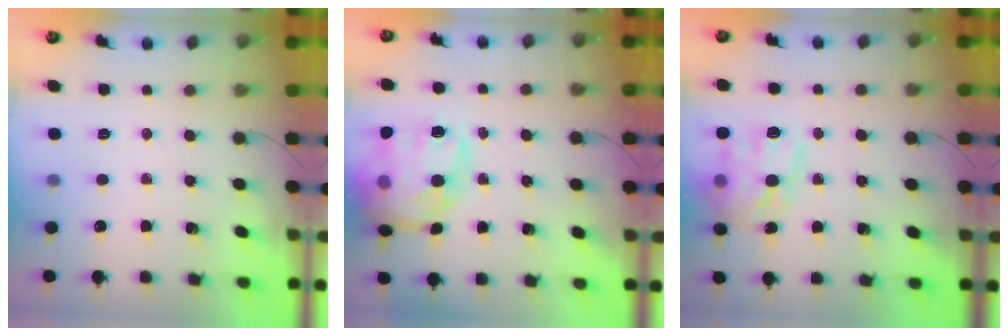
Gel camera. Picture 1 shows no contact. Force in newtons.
{"total": 20.7, "press": 20.6, "slide": 2.2}
{"total": 15.8, "press": 15.7, "slide": 1.0}